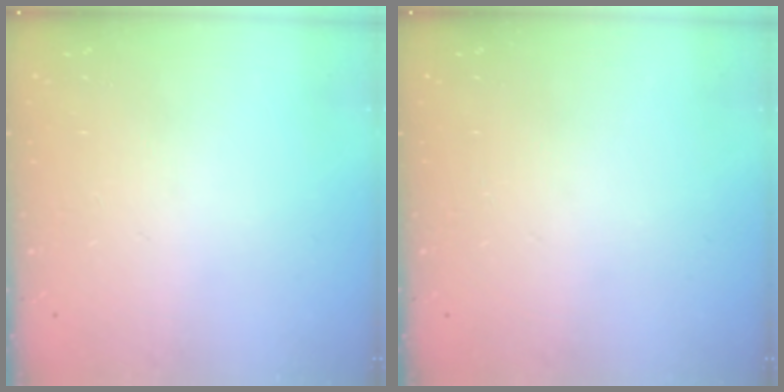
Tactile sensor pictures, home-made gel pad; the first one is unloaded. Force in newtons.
{"total": 0.0}